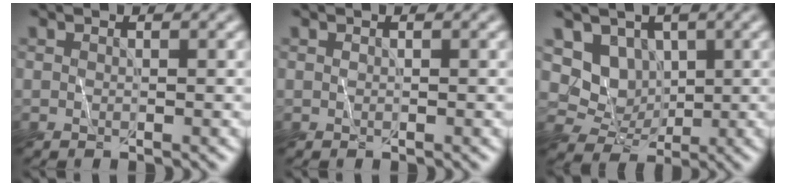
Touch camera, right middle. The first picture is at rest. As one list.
[{"total": 0.0}, {"total": 2.8, "force": [1.3, 2.5, 0.5], "torque": [-0.004, -0.009, 0.013]}]